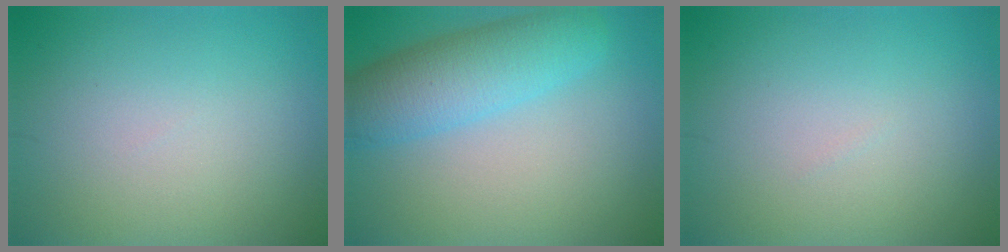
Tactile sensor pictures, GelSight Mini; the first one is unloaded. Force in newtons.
{"total": 6.2, "press": 6.2, "slide": 0.2}
{"total": 0.0}